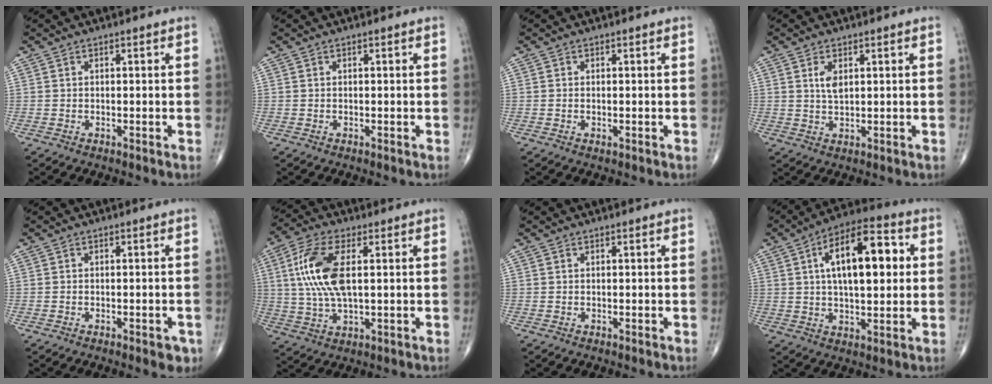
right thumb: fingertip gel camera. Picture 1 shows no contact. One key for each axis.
{"total": 0.0}
{"total": 0.7, "fx": -0.1, "fy": 0.3, "fz": 0.6, "tx": -0.015, "ty": -0.001, "tz": -0.002}
{"total": 3.1, "fx": 1.1, "fy": 1.5, "fz": 2.5, "tx": -0.045, "ty": -0.006, "tz": 0.023}
{"total": 2.9, "fx": -1.5, "fy": 1.3, "fz": 2.1, "tx": -0.017, "ty": 0.004, "tz": -0.016}
{"total": 12.5, "fx": 2.3, "fy": 5.3, "fz": 11.0, "tx": -0.244, "ty": 0.003, "tz": 0.046}
{"total": 0.0}
{"total": 16.9, "fx": 3.5, "fy": 7.6, "fz": 14.8, "tx": -0.216, "ty": 0.015, "tz": 0.050}